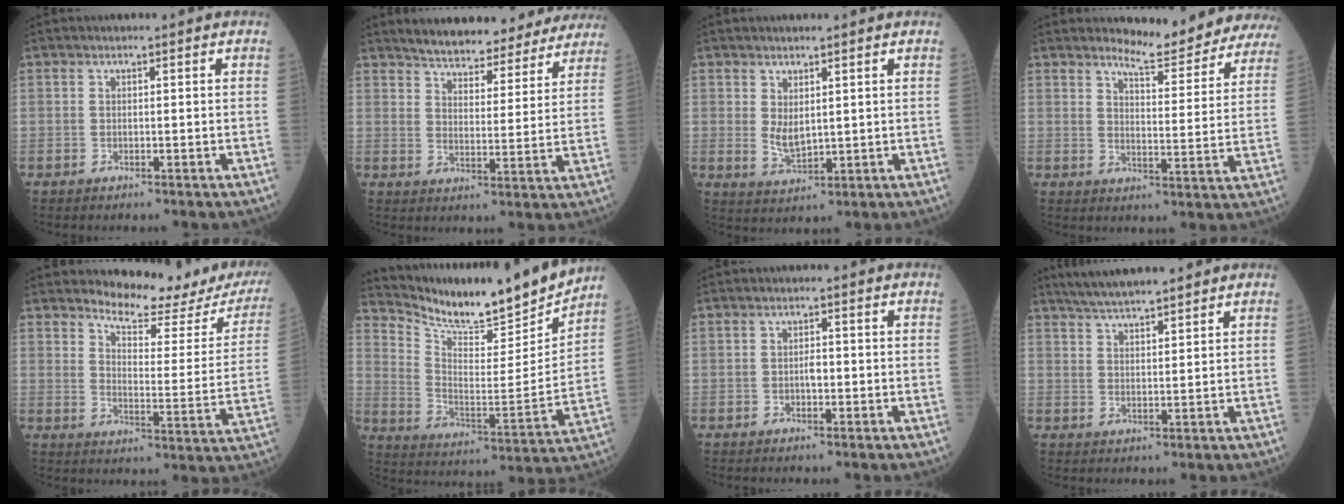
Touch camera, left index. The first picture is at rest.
{"total": 19.9, "force": [18.3, 4.9, 6.1], "torque": [-0.071, -0.005, 0.230]}
{"total": 3.6, "force": [1.2, 1.6, 3.0], "torque": [-0.065, -0.003, 0.034]}
{"total": 13.4, "force": [12.9, 1.7, 3.2], "torque": [-0.032, -0.052, 0.144]}
{"total": 16.6, "force": [15.3, 2.9, 5.8], "torque": [-0.062, -0.072, 0.175]}
{"total": 17.9, "force": [17.0, 1.1, 5.5], "torque": [-0.118, -0.052, 0.266]}
{"total": 1.6, "force": [-0.4, 0.8, 1.3], "torque": [-0.020, 0.004, -0.007]}
{"total": 8.1, "force": [7.1, 0.5, 3.8], "torque": [-0.066, 0.028, 0.118]}